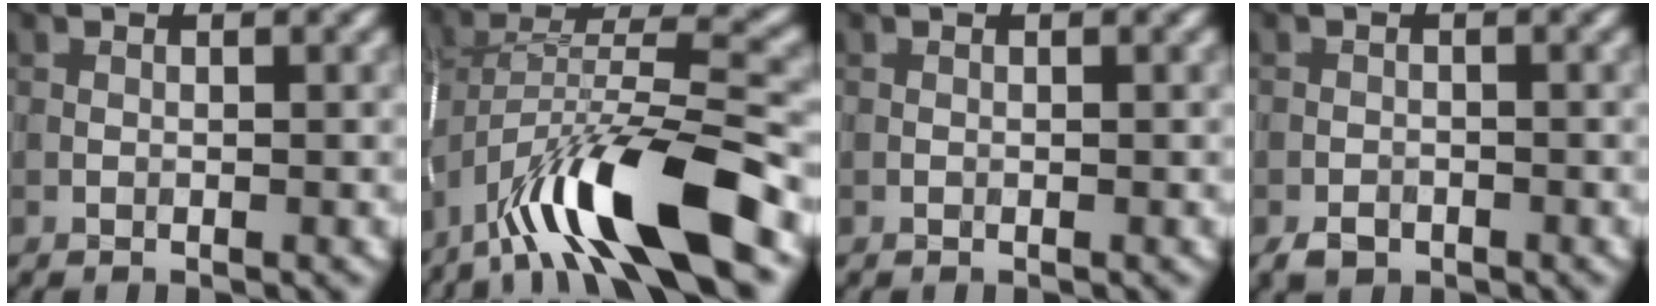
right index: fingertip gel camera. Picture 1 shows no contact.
{"total": 11.9, "force": [-7.1, 2.7, 9.2], "torque": [-0.159, 0.013, -0.129]}
{"total": 0.0}
{"total": 1.5, "force": [-1.1, 0.9, 0.6], "torque": [-0.007, -0.002, -0.021]}